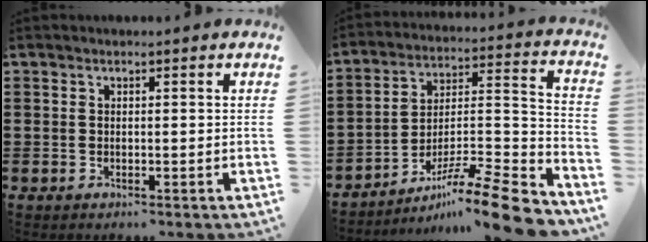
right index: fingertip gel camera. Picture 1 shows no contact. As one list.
[{"total": 12.1, "force": [-9.6, 0.8, 7.3], "torque": [-0.104, 0.025, -0.180]}]